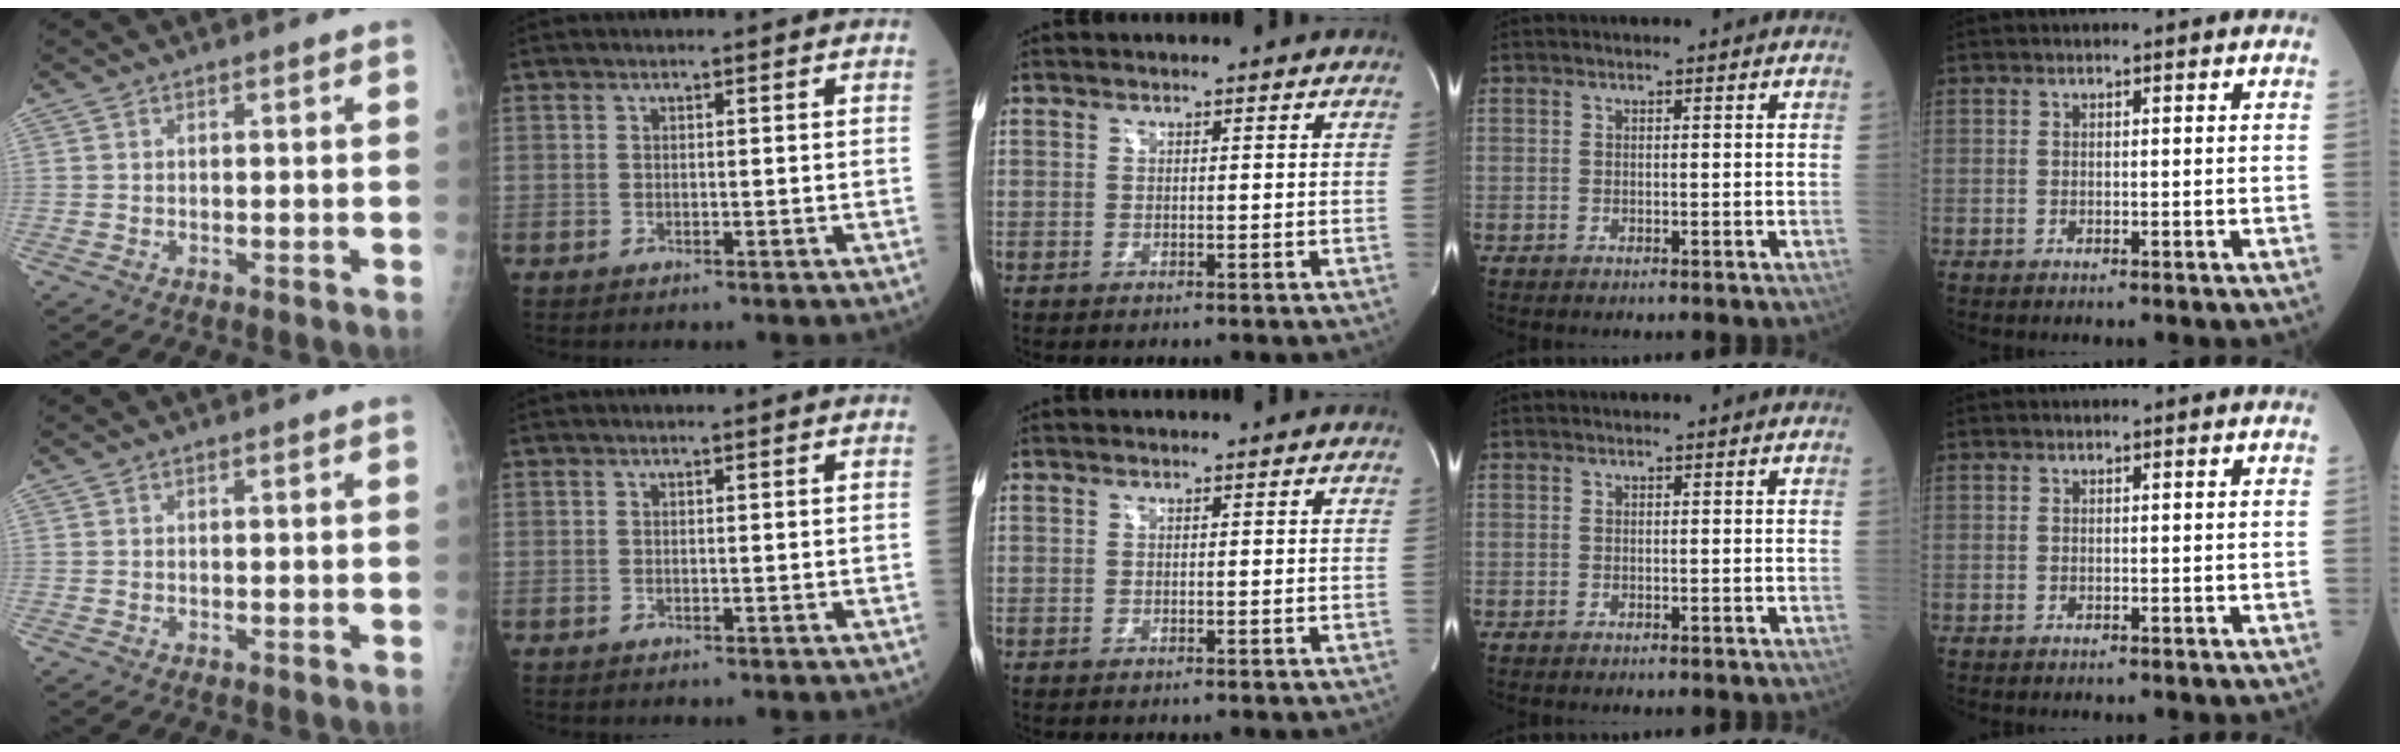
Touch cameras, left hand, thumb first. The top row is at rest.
{}